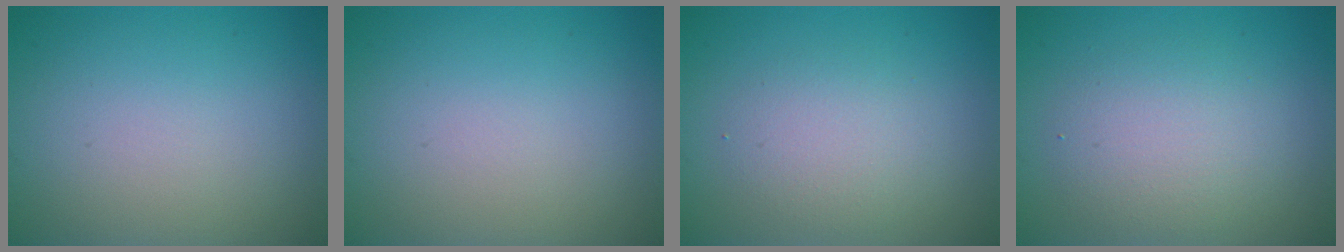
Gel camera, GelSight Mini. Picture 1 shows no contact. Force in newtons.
{"total": 0.0}
{"total": 2.6, "press": 2.6, "slide": 0.1}
{"total": 3.6, "press": 3.6, "slide": 0.2}